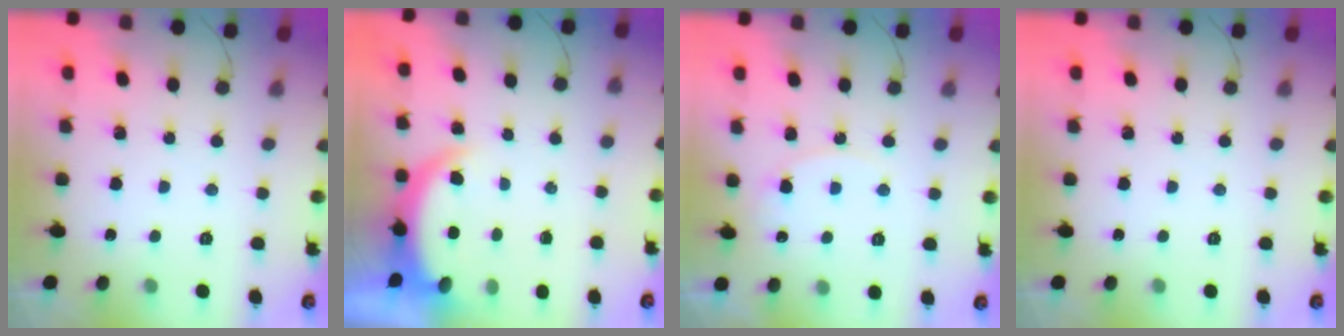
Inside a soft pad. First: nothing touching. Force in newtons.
{"total": 5.8, "press": 5.8, "slide": 0.9}
{"total": 6.0, "press": 6.0, "slide": 0.5}
{"total": 0.0}